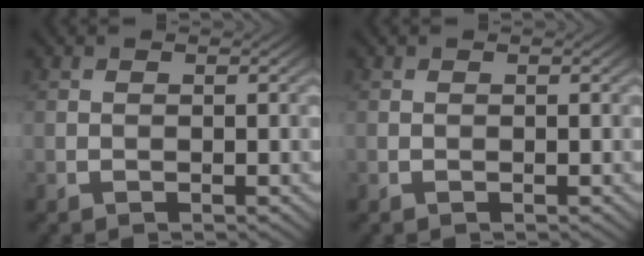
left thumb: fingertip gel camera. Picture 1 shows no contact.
{"total": 0.0}